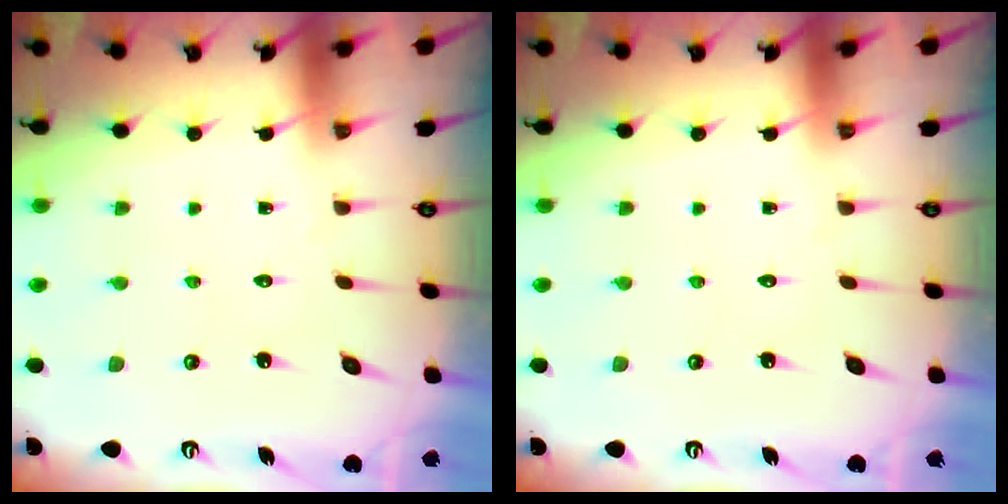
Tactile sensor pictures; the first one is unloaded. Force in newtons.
{"total": 0.0}